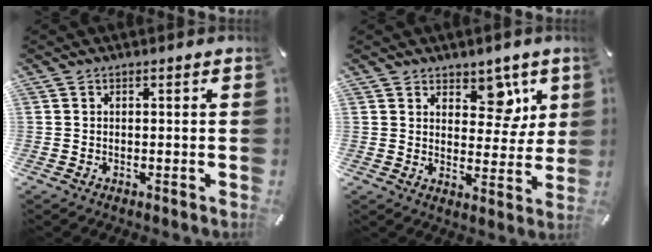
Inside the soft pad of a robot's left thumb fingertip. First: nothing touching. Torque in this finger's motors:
{"motor_torque": [0.39, -0.14, 0.08, -0.10, 0.04]}